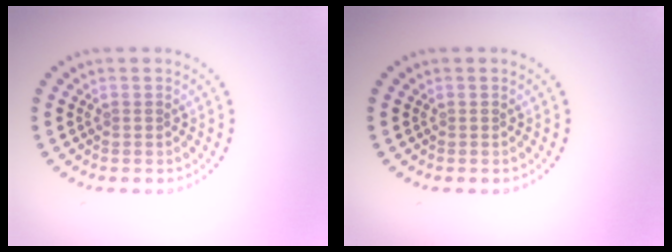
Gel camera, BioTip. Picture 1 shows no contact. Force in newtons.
{"total": 0.0}